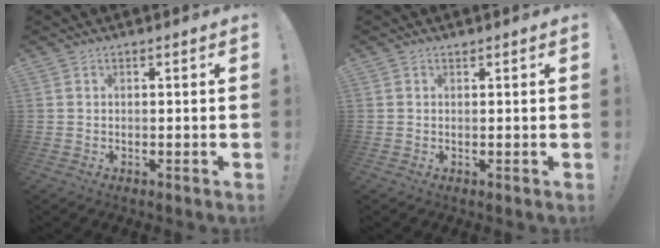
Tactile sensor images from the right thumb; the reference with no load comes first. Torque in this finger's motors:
{"motor_torque": [-0.43, 0.12, 0.08, -0.01, 0.00]}